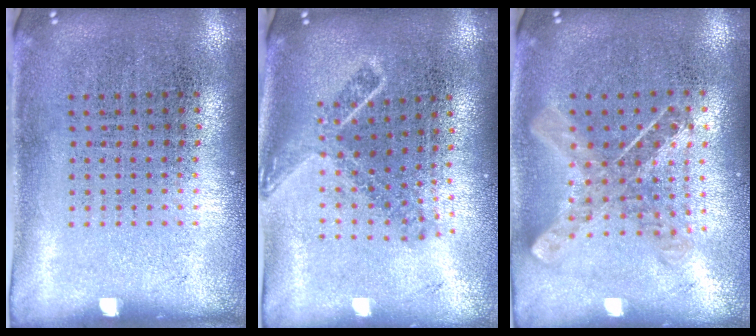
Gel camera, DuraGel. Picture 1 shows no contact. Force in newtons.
{"total": 1.8, "press": 1.4, "slide": 1.2}
{"total": 0.9, "press": 0.9, "slide": 0.2}